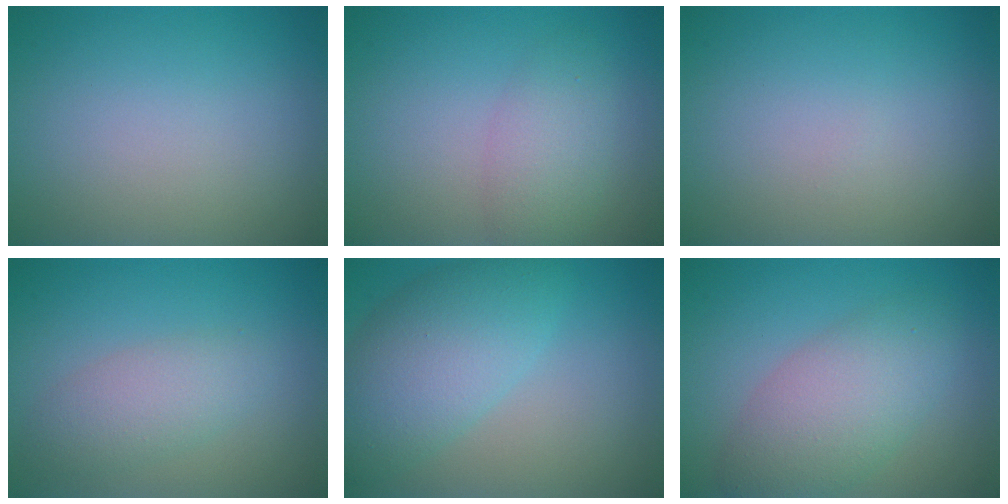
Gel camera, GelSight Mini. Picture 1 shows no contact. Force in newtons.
{"total": 2.9, "press": 2.9, "slide": 0.1}
{"total": 0.0}
{"total": 3.0, "press": 3.0, "slide": 0.1}
{"total": 6.5, "press": 6.5, "slide": 0.2}
{"total": 5.5, "press": 5.5, "slide": 0.3}